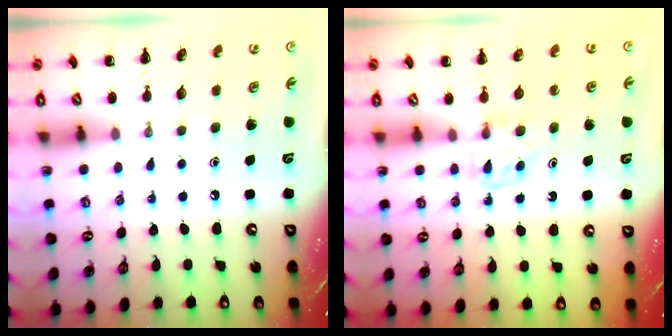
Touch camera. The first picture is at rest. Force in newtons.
{"total": 3.6, "press": 3.3, "slide": 1.3}